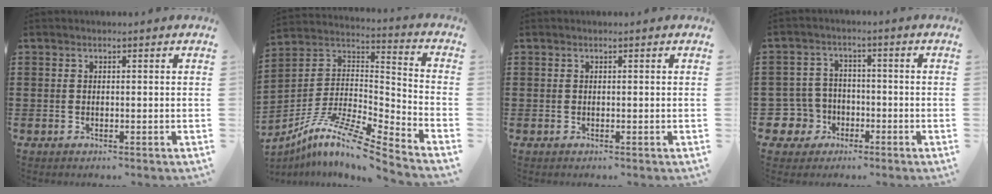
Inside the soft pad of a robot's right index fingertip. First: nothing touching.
{"total": 9.5, "force": [-7.9, 0.5, 5.2], "torque": [-0.116, -0.006, -0.167]}
{"total": 0.0}
{"total": 6.1, "force": [-2.3, 5.4, 1.7], "torque": [-0.081, 0.003, -0.049]}